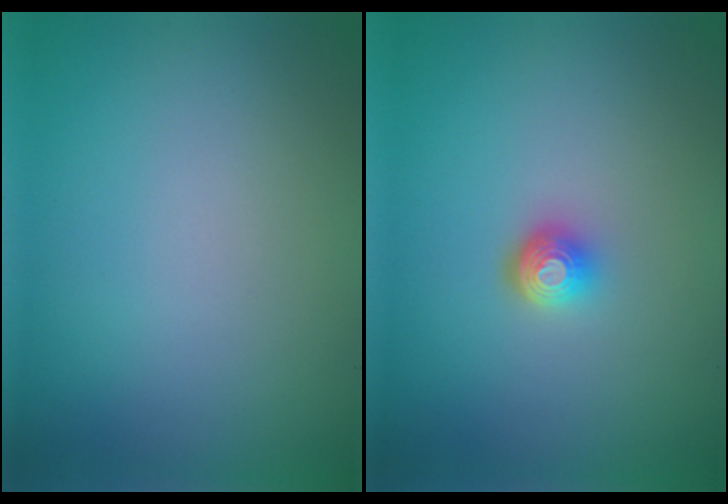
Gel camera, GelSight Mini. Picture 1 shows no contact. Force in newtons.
{"total": 1.9, "press": 1.4, "slide": 1.2}